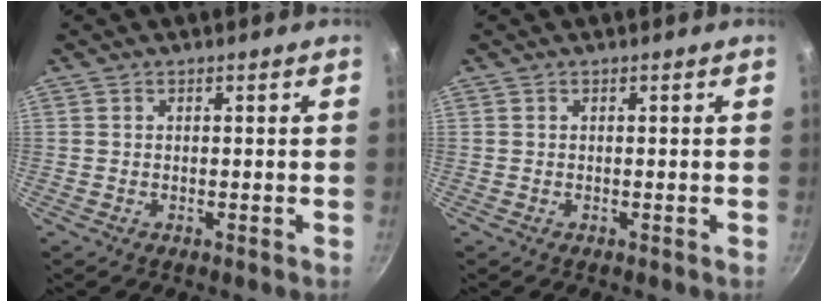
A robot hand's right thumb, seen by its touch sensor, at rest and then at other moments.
{"total": 0.0}